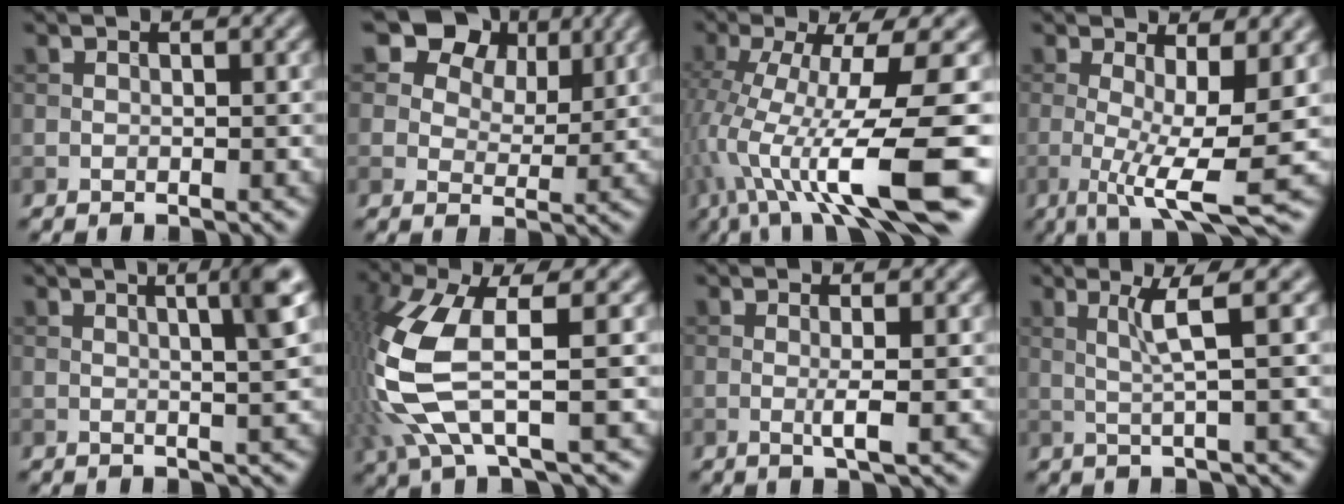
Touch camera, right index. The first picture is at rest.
{"total": 7.6, "force": [4.6, 5.0, 3.4], "torque": [-0.069, -0.003, 0.080]}
{"total": 13.4, "force": [-3.1, 3.4, 12.6], "torque": [-0.221, -0.018, -0.037]}
{"total": 7.2, "force": [-0.8, 1.5, 7.0], "torque": [-0.110, -0.016, -0.012]}
{"total": 4.2, "force": [1.4, 0.7, 3.9], "torque": [-0.048, 0.012, 0.018]}
{"total": 9.3, "force": [-0.7, 3.0, 8.8], "torque": [-0.220, -0.010, -0.018]}
{"total": 1.9, "force": [-0.1, 0.2, 1.9], "torque": [-0.036, -0.003, -0.005]}
{"total": 3.0, "force": [0.7, 0.1, 2.9], "torque": [-0.061, 0.002, 0.018]}